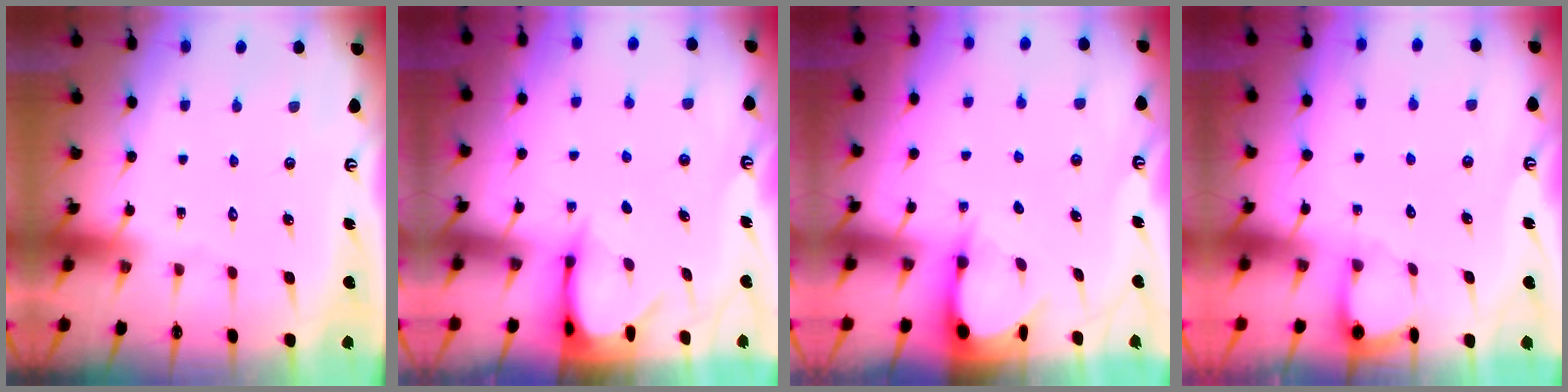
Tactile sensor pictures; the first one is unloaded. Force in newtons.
{"total": 3.7, "press": 3.7, "slide": 0.3}
{"total": 3.4, "press": 3.4, "slide": 0.3}
{"total": 1.8, "press": 1.8, "slide": 0.1}